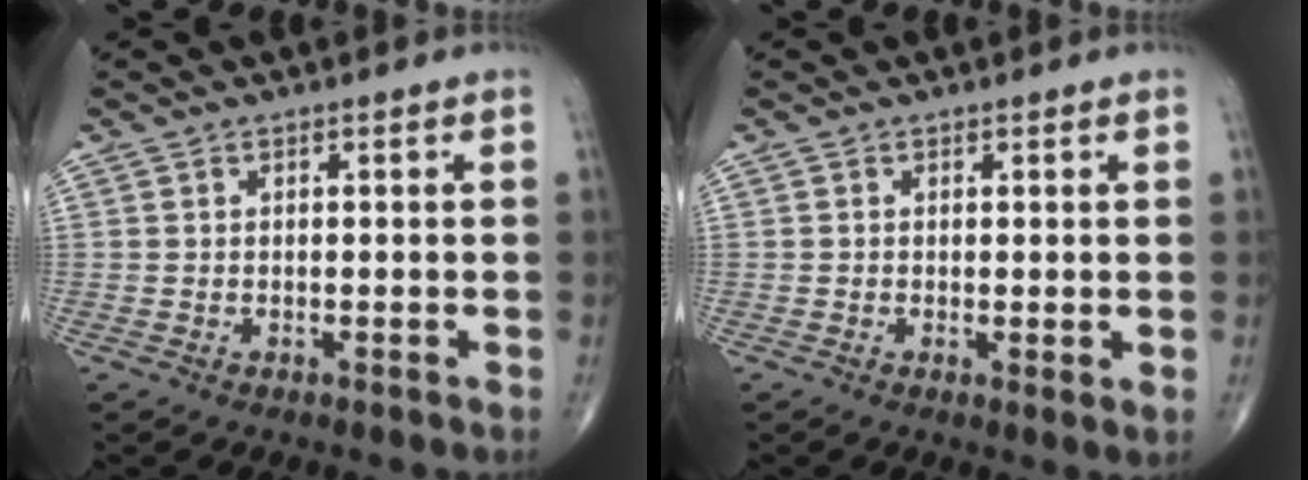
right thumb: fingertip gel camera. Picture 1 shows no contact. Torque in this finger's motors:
{"motor_torque": [-0.23, 0.16, 0.09, 0.05, -0.01]}